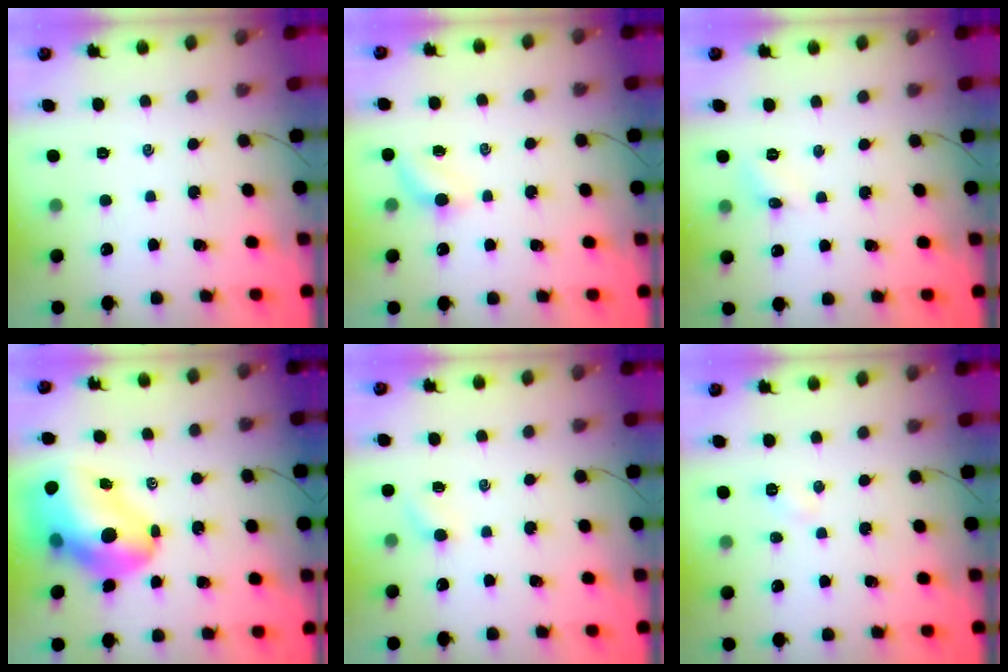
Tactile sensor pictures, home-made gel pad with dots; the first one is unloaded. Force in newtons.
{"total": 4.8, "press": 4.6, "slide": 1.6}
{"total": 4.7, "press": 4.4, "slide": 1.6}
{"total": 17.3, "press": 16.5, "slide": 5.1}
{"total": 2.8, "press": 2.7, "slide": 0.8}
{"total": 2.4, "press": 2.3, "slide": 0.8}